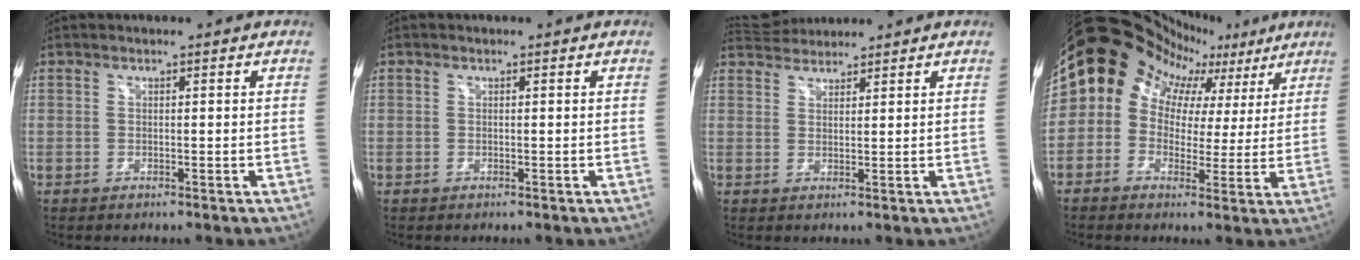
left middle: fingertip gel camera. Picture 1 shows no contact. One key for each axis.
{"total": 0.0}
{"total": 4.8, "fx": 4.7, "fy": 0.9, "fz": 0.5, "tx": -0.014, "ty": 0.024, "tz": 0.086}
{"total": 15.9, "fx": 8.6, "fy": 12.0, "fz": 5.9, "tx": -0.113, "ty": 0.072, "tz": 0.103}